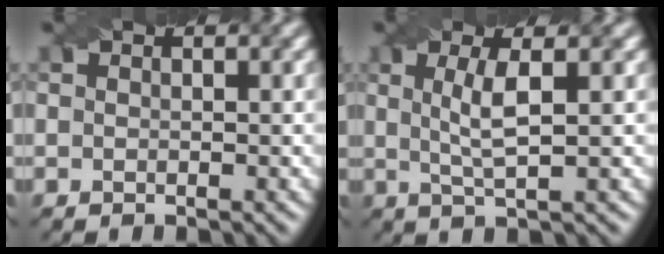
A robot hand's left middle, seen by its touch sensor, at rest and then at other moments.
{"total": 3.4, "force": [0.7, 0.7, 3.3], "torque": [-0.066, 0.001, 0.014]}